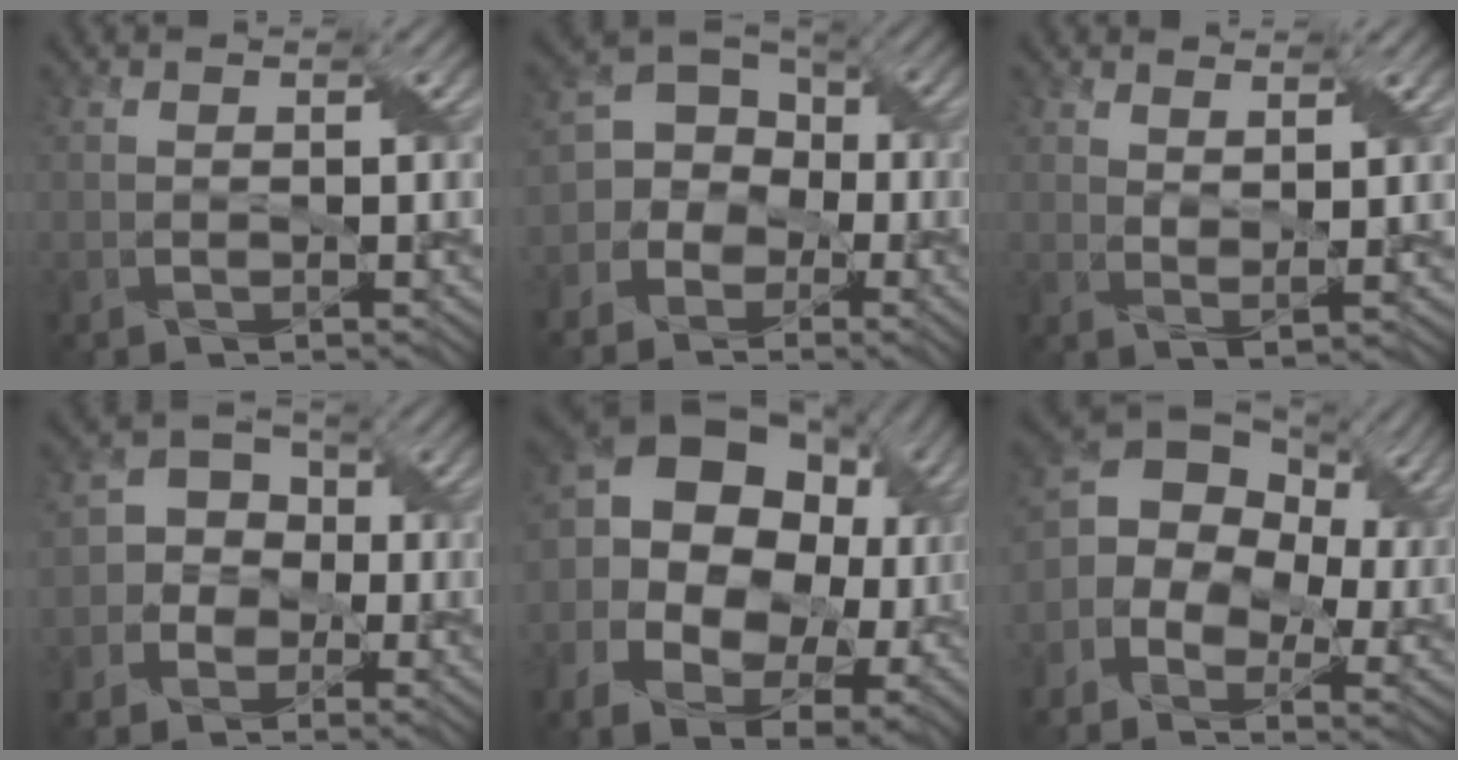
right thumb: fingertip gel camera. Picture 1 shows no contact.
{"total": 8.8, "force": [-2.6, 7.7, 3.6], "torque": [-0.075, 0.018, -0.072]}
{"total": 2.9, "force": [2.2, 0.5, 1.8], "torque": [-0.041, -0.004, 0.044]}
{"total": 5.7, "force": [-1.6, 5.0, 2.1], "torque": [-0.038, 0.008, -0.054]}
{"total": 18.5, "force": [0.1, 13.9, 12.2], "torque": [-0.250, 0.000, 0.011]}
{"total": 12.6, "force": [0.0, 9.3, 8.5], "torque": [-0.177, 0.002, 0.004]}